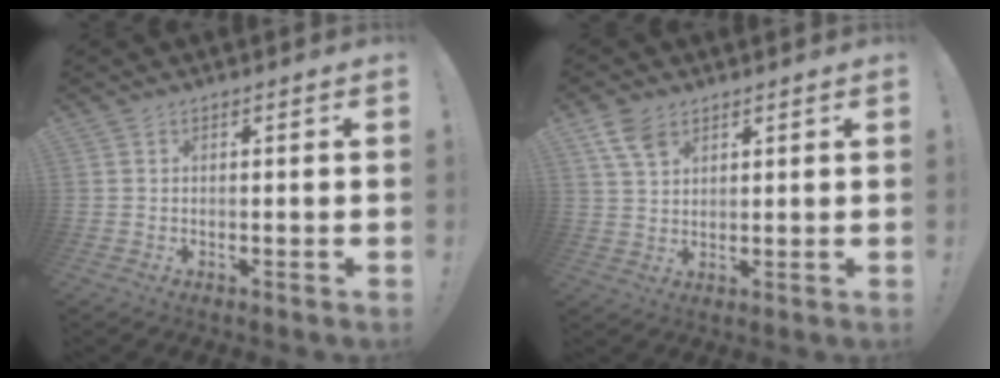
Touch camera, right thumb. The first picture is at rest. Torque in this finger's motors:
{"motor_torque": [-0.09, -0.03, 0.09, 0.66, 0.14]}